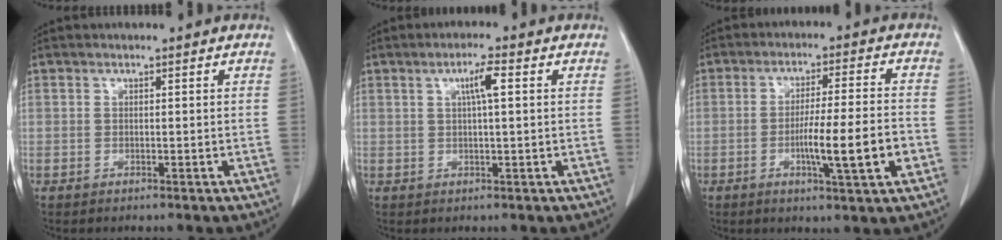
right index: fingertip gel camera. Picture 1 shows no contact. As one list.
[{"total": 3.5, "force": [1.0, 0.2, 3.3], "torque": [-0.059, 0.005, 0.017]}, {"total": 9.9, "force": [-2.8, 0.0, 9.5], "torque": [-0.158, -0.006, -0.047]}]